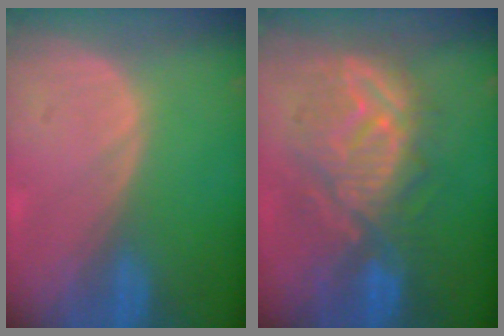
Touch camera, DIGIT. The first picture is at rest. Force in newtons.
{"total": 10.4, "press": 10.1, "slide": 2.8}